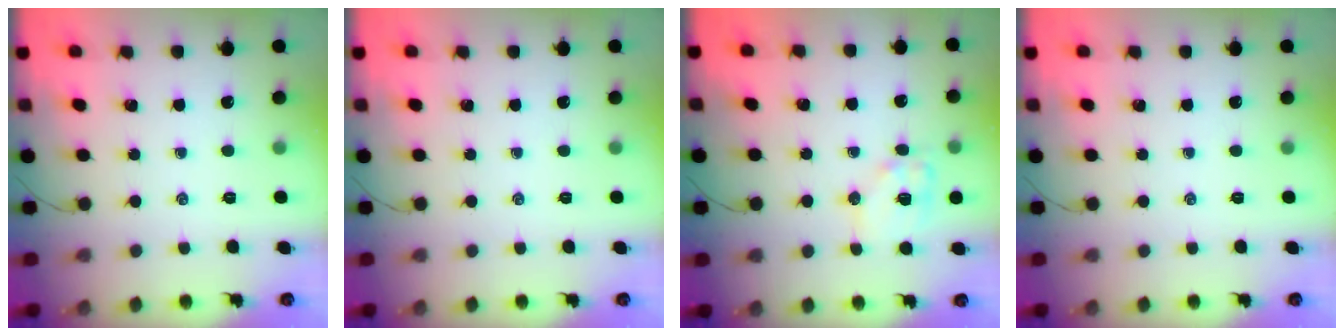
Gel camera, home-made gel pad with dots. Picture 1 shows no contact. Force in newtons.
{"total": 0.0}
{"total": 9.6, "press": 9.5, "slide": 0.6}
{"total": 0.0}